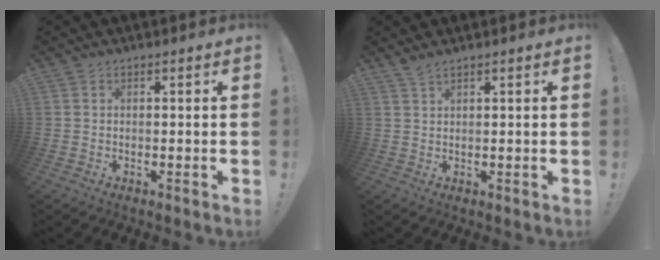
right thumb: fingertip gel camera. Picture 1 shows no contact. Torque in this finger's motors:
{"motor_torque": [0.50, 0.01, 0.32, -0.16, -0.07]}